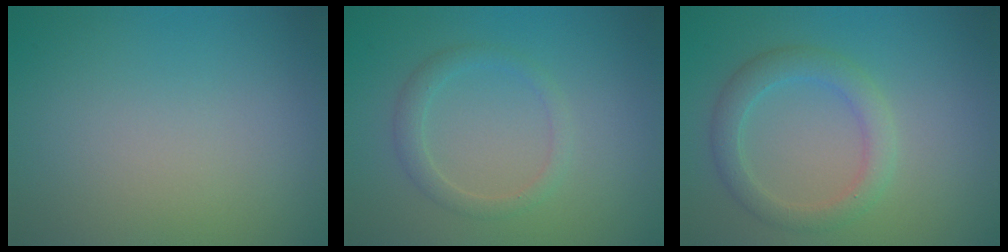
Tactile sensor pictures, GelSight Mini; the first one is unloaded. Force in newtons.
{"total": 1.8, "press": 1.8, "slide": 0.1}
{"total": 3.1, "press": 3.0, "slide": 0.4}